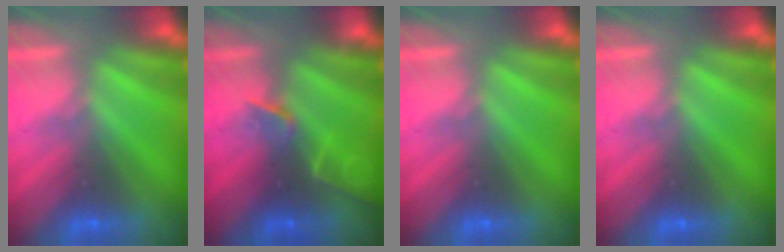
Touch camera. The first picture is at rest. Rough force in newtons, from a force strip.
{"total": 2.1}
{"total": 0.0}
{"total": 0.0}